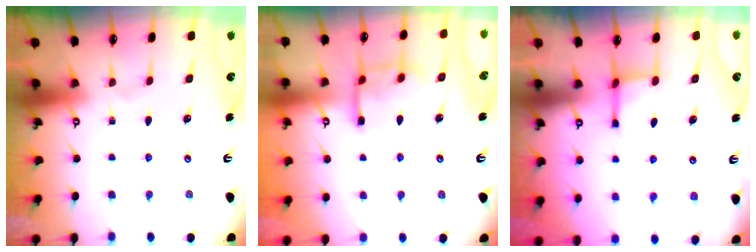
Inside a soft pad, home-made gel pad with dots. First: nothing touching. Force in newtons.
{"total": 10.7, "press": 10.6, "slide": 1.2}
{"total": 2.6, "press": 2.6, "slide": 0.7}